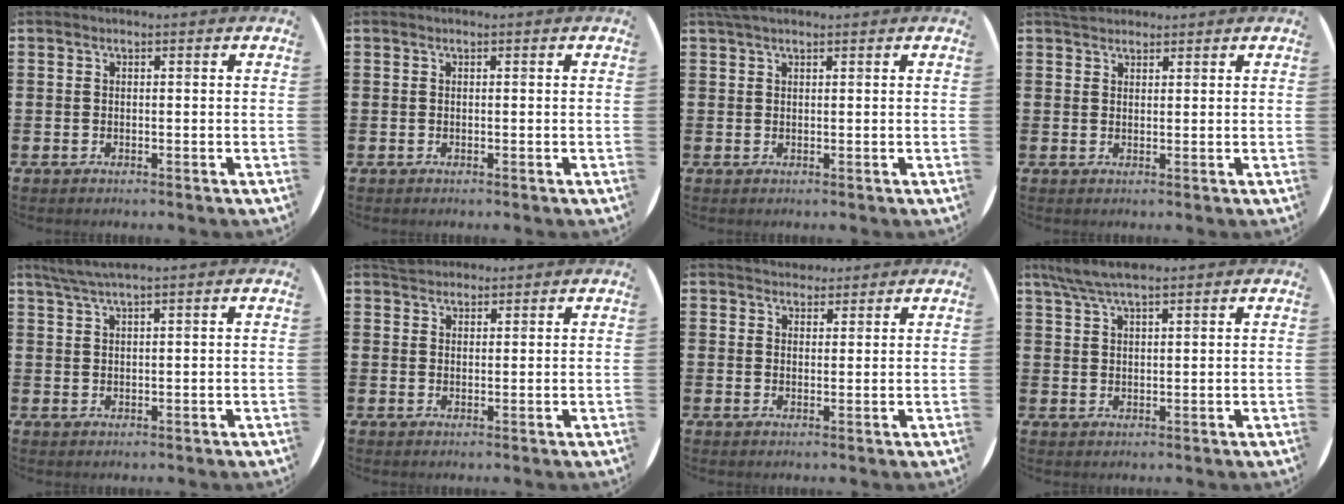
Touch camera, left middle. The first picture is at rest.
{"total": 0.0}
{"total": 1.7, "force": [1.4, 0.4, 0.9], "torque": [-0.019, 0.005, 0.026]}
{"total": 1.9, "force": [1.8, 0.7, 0.2], "torque": [0.003, 0.002, 0.033]}
{"total": 2.6, "force": [2.0, -0.2, 1.6], "torque": [-0.034, 0.003, 0.036]}
{"total": 2.3, "force": [2.2, 0.8, 0.0], "torque": [0.004, 0.002, 0.042]}
{"total": 2.3, "force": [2.1, 0.8, -0.1], "torque": [0.006, 0.000, 0.040]}
{"total": 4.8, "force": [4.0, 0.8, 2.6], "torque": [-0.057, -0.001, 0.072]}